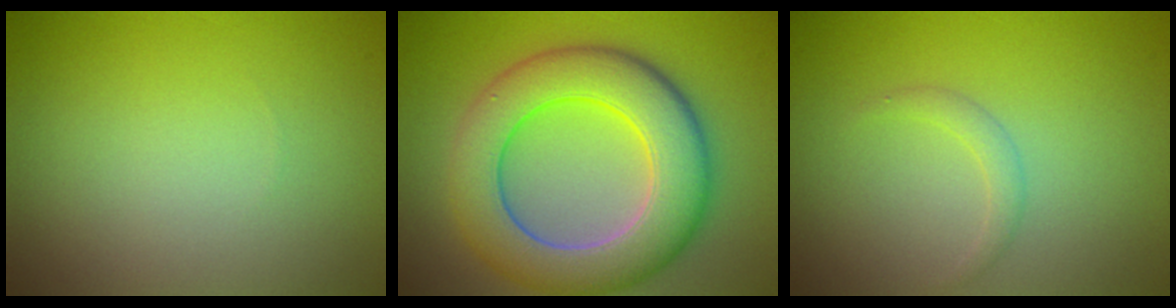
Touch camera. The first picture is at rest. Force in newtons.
{"total": 9.3, "press": 9.2, "slide": 0.4}
{"total": 1.1, "press": 1.1, "slide": 0.1}